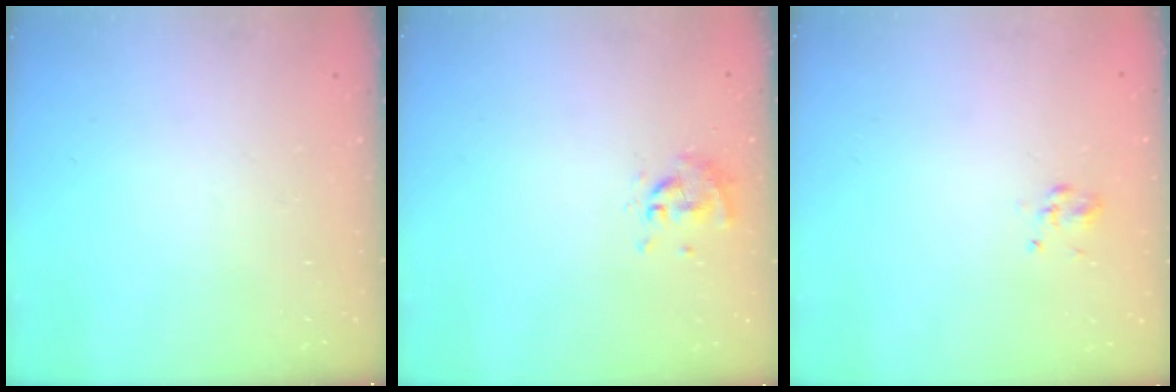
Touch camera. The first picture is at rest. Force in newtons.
{"total": 0.0}
{"total": 2.3, "press": 2.0, "slide": 1.1}